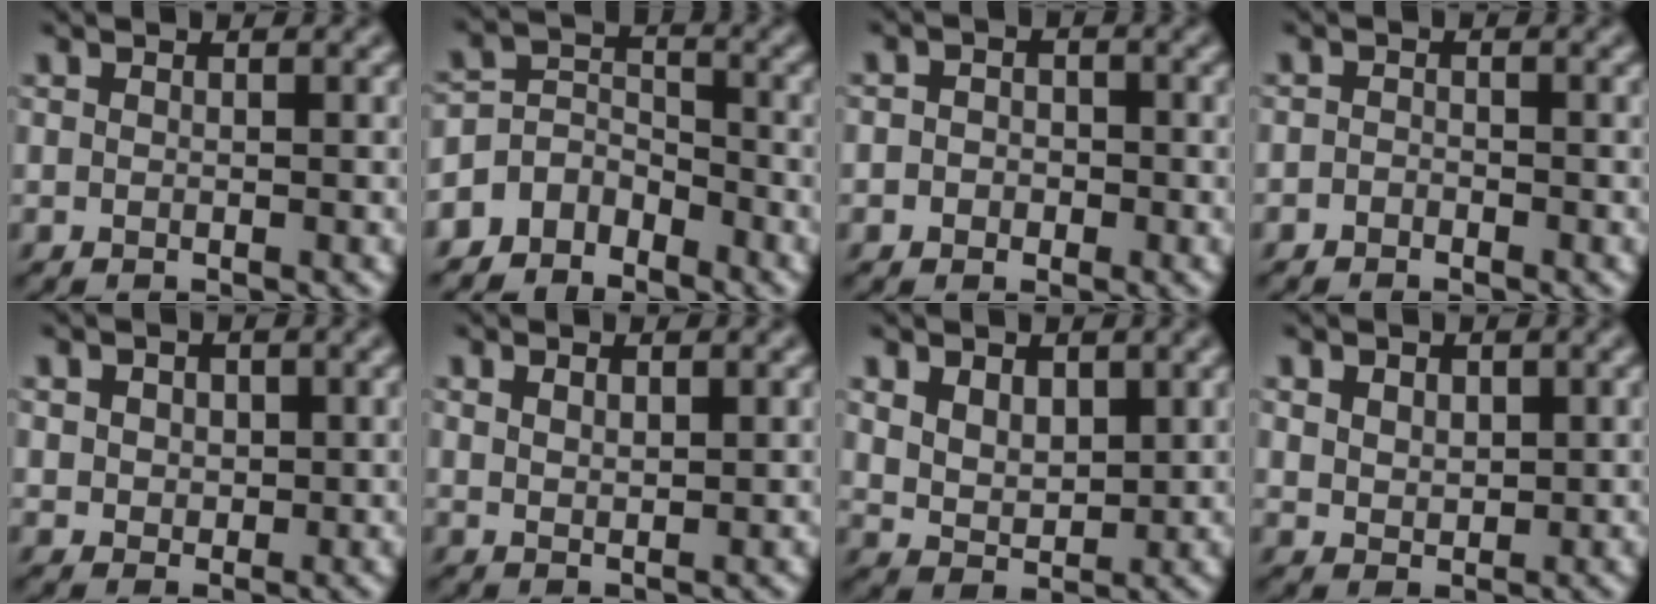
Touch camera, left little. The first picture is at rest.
{"total": 3.9, "force": [-3.1, 2.3, 0.5], "torque": [0.007, 0.017, -0.068]}
{"total": 2.4, "force": [-0.3, 2.2, 1.0], "torque": [0.008, 0.007, -0.033]}
{"total": 0.9, "force": [-0.7, 0.6, 0.1], "torque": [0.006, -0.001, -0.022]}
{"total": 2.7, "force": [1.0, 2.1, 1.4], "torque": [-0.042, 0.008, 0.018]}
{"total": 1.5, "force": [0.9, 0.5, 1.0], "torque": [-0.025, -0.002, 0.023]}
{"total": 3.7, "force": [1.6, 2.4, 2.3], "torque": [-0.047, -0.004, 0.024]}
{"total": 2.5, "force": [1.1, 1.8, 1.4], "torque": [-0.035, 0.002, 0.017]}